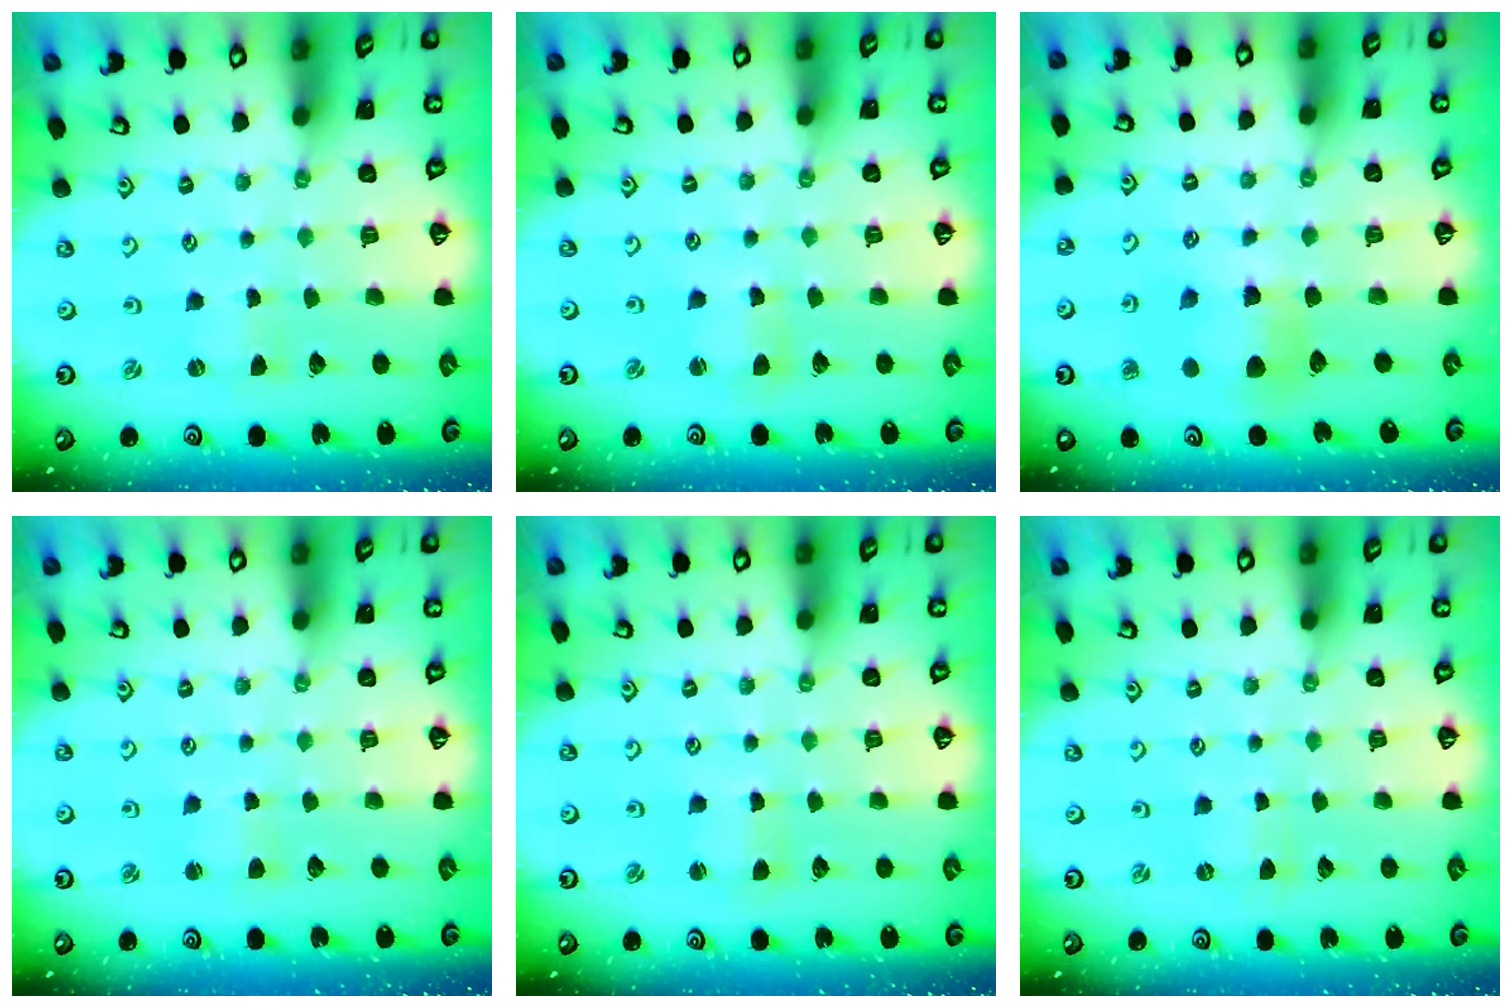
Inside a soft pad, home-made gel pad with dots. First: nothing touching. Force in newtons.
{"total": 3.3, "press": 3.3, "slide": 0.3}
{"total": 7.4, "press": 7.4, "slide": 0.3}
{"total": 2.5, "press": 2.5, "slide": 0.2}
{"total": 1.4, "press": 1.3, "slide": 0.3}
{"total": 0.0}